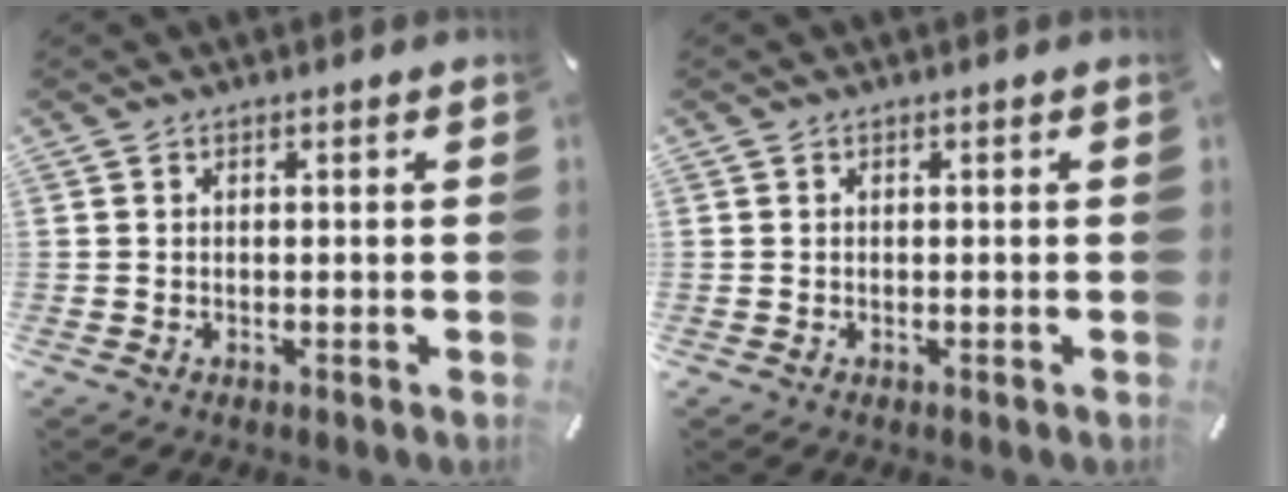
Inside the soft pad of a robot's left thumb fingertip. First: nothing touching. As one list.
[{"total": 0.0}]